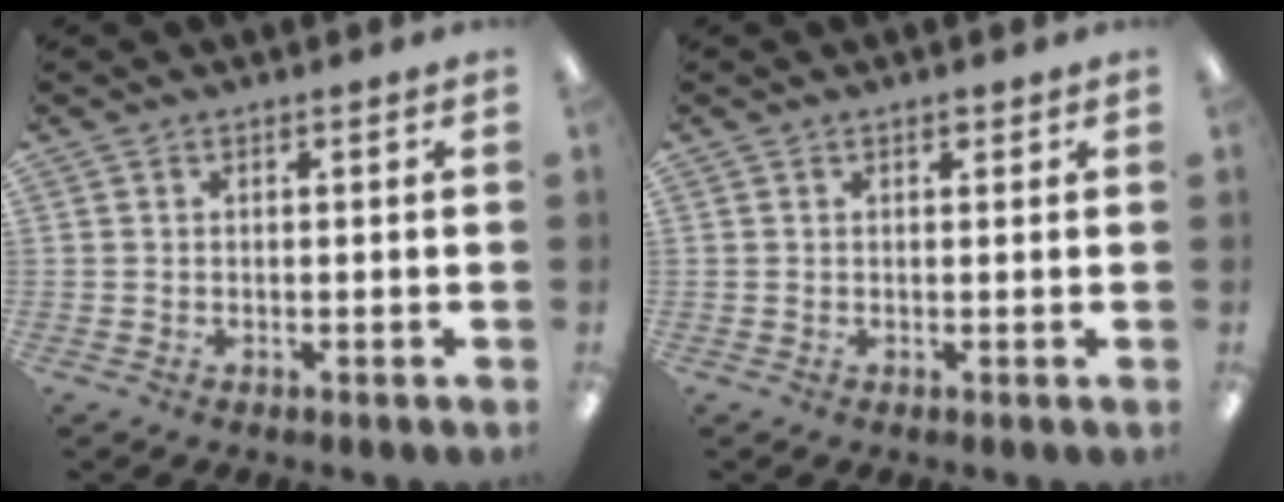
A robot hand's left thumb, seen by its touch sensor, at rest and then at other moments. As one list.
[{"total": 1.0, "force": [0.6, 0.6, 0.4], "torque": [-0.001, -0.001, 0.010]}]